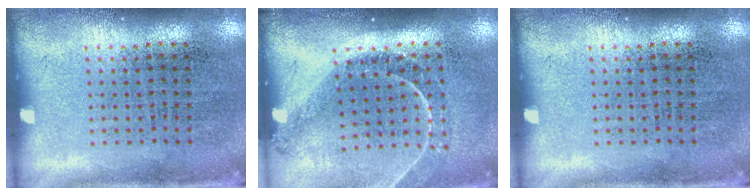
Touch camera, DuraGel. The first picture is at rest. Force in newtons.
{"total": 1.3, "press": 1.2, "slide": 0.2}
{"total": 0.0}